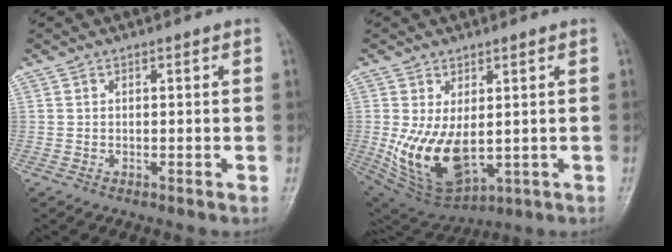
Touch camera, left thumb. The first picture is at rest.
{"total": 12.6, "force": [-0.2, 7.2, 10.4], "torque": [-0.180, -0.020, 0.023]}